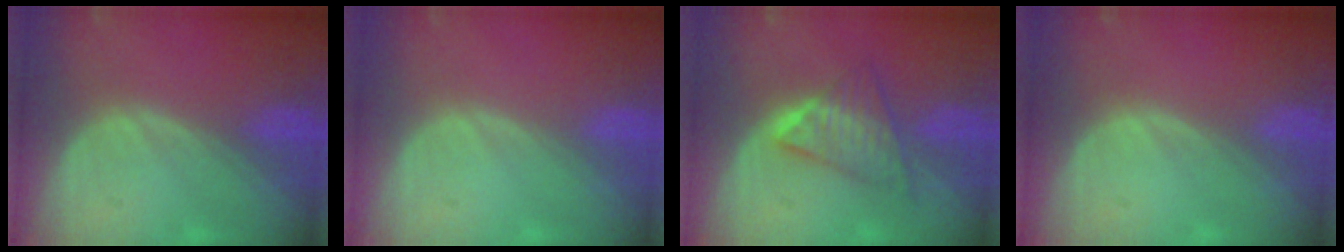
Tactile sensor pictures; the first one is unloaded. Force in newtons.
{"total": 0.0}
{"total": 6.0, "press": 5.9, "slide": 0.6}
{"total": 0.0}